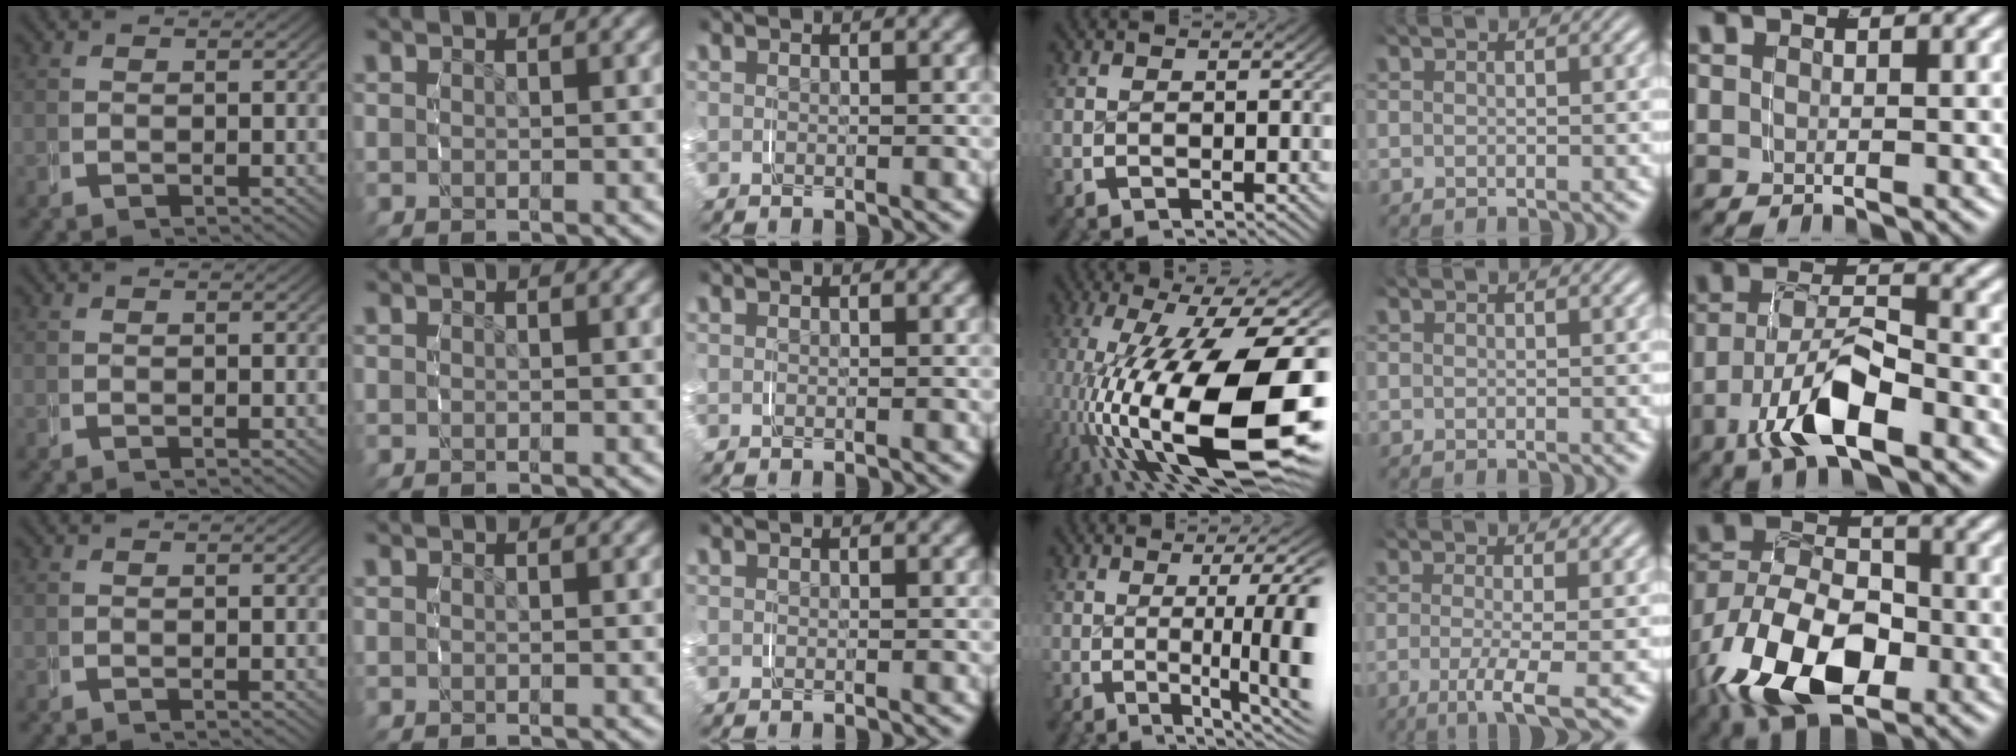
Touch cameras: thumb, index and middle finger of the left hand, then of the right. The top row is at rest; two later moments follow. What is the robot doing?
{"motion": "grasp_and_lifting", "object": "keyboard"}